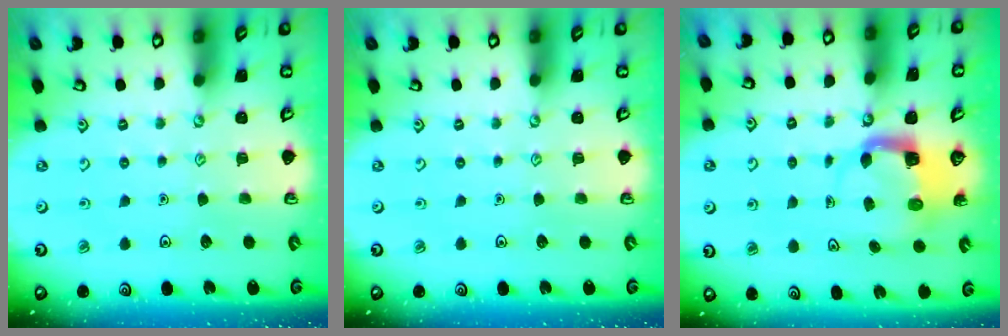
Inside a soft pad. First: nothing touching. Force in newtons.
{"total": 0.0}
{"total": 4.3, "press": 4.3, "slide": 0.3}